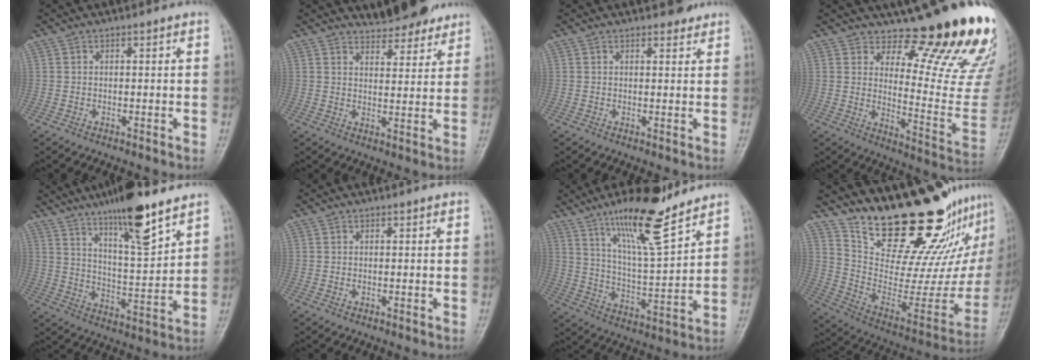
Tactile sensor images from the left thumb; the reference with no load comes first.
{"total": 8.1, "force": [7.3, 2.9, 1.9], "torque": [-0.002, -0.047, 0.101]}
{"total": 2.2, "force": [1.9, 0.9, 0.5], "torque": [0.008, -0.011, 0.022]}
{"total": 16.3, "force": [14.0, 2.8, 7.8], "torque": [-0.063, -0.170, 0.184]}
{"total": 14.8, "force": [10.3, 2.8, 10.2], "torque": [-0.158, -0.060, 0.178]}
{"total": 0.5, "force": [0.0, 0.4, 0.4], "torque": [-0.005, 0.002, 0.001]}
{"total": 15.1, "force": [10.9, 2.8, 10.0], "torque": [-0.159, -0.070, 0.195]}
{"total": 26.2, "force": [20.2, 8.1, 14.5], "torque": [-0.180, -0.134, 0.316]}